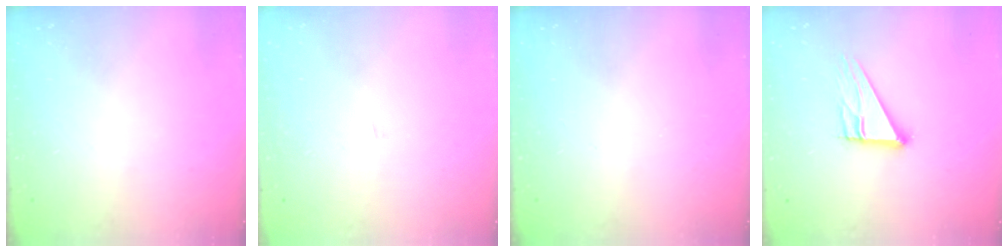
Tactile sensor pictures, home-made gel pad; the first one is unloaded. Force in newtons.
{"total": 1.8, "press": 1.8, "slide": 0.1}
{"total": 0.0}
{"total": 10.7, "press": 10.7, "slide": 0.7}